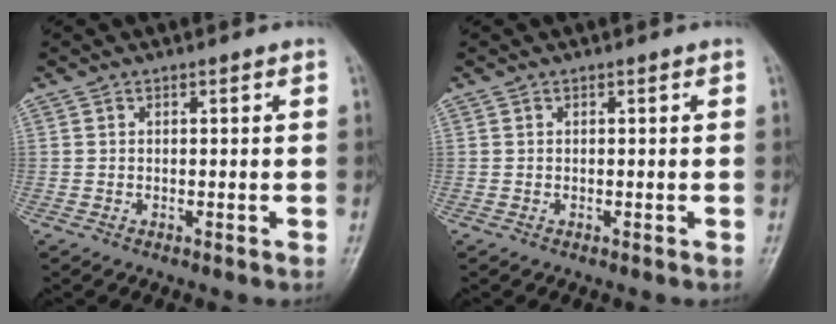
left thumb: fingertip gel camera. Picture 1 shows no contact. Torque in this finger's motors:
{"motor_torque": [0.01, 0.02, -0.01, -0.16, 0.00]}